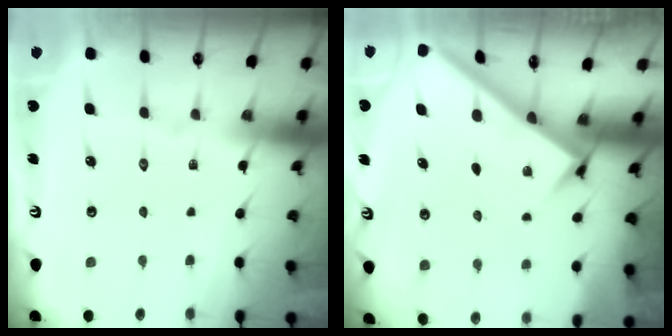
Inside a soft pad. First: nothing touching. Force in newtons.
{"total": 2.5, "press": 2.5, "slide": 0.3}